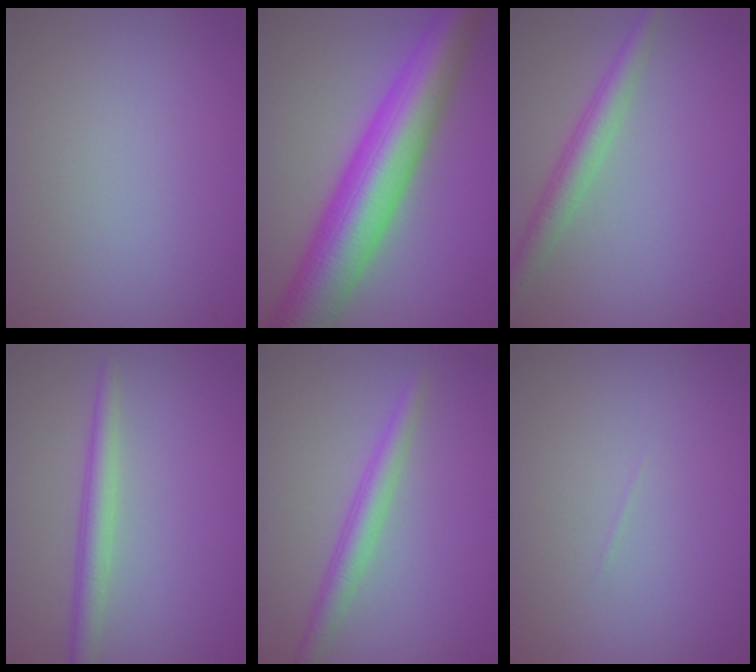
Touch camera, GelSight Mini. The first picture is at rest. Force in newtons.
{"total": 10.8, "press": 10.8, "slide": 0.3}
{"total": 3.0, "press": 3.0, "slide": 0.1}
{"total": 2.4, "press": 2.4, "slide": 0.1}
{"total": 2.6, "press": 2.6, "slide": 0.1}
{"total": 0.0}